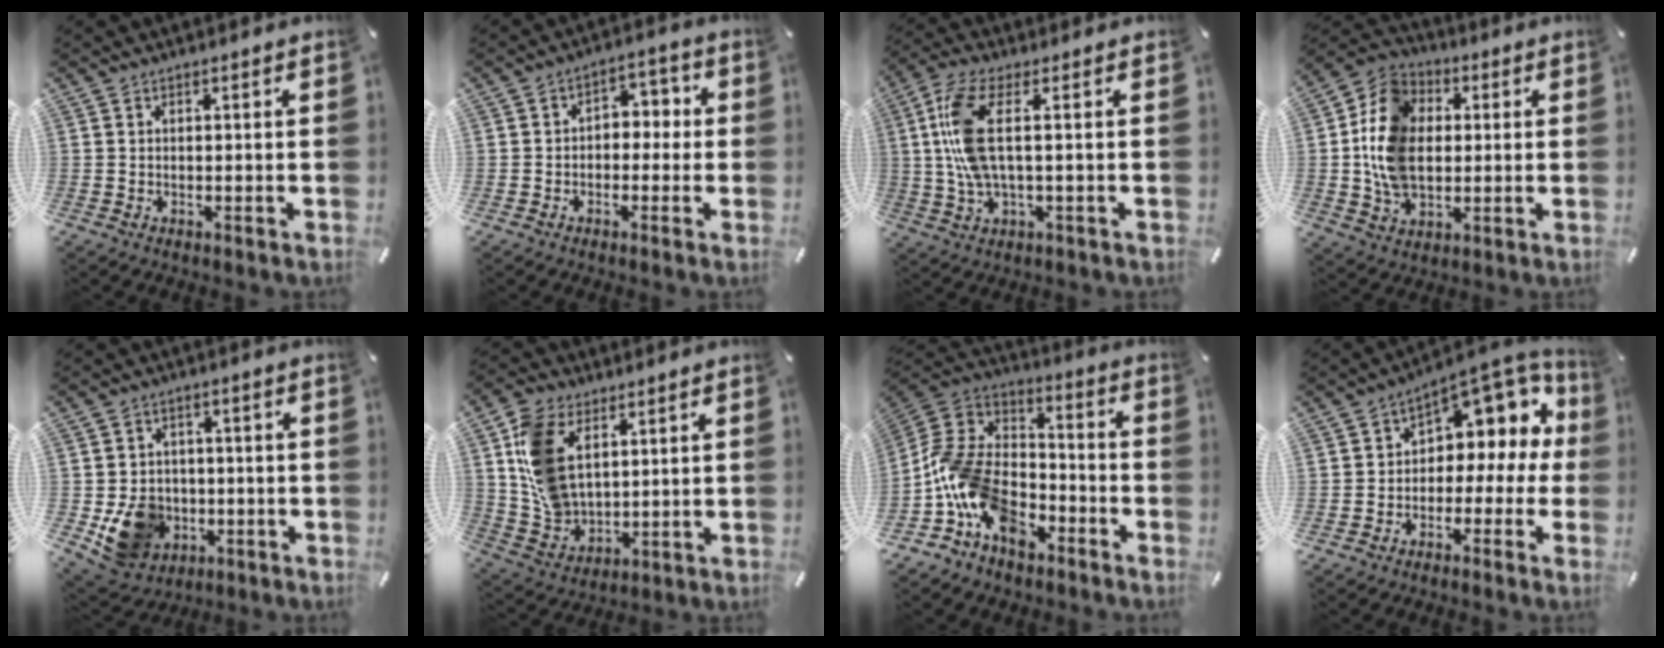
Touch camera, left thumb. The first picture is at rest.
{"total": 4.3, "force": [-1.8, 3.4, 2.1], "torque": [-0.022, 0.011, -0.041]}
{"total": 11.1, "force": [1.3, 3.9, 10.3], "torque": [-0.228, -0.014, 0.018]}
{"total": 14.1, "force": [0.3, 11.2, 8.7], "torque": [-0.202, 0.019, 0.004]}
{"total": 11.1, "force": [-2.6, 9.9, 4.4], "torque": [-0.092, 0.014, -0.038]}
{"total": 9.7, "force": [3.1, 6.5, 6.5], "torque": [-0.163, 0.004, 0.058]}
{"total": 16.1, "force": [-8.7, 10.4, 8.6], "torque": [-0.192, 0.042, -0.164]}
{"total": 8.0, "force": [4.5, 5.6, 3.5], "torque": [-0.053, -0.049, 0.079]}